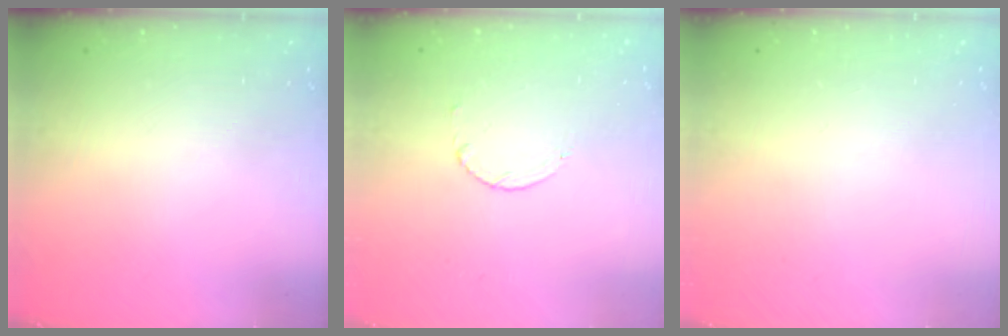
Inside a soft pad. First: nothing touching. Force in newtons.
{"total": 2.3, "press": 2.3, "slide": 0.3}
{"total": 0.0}